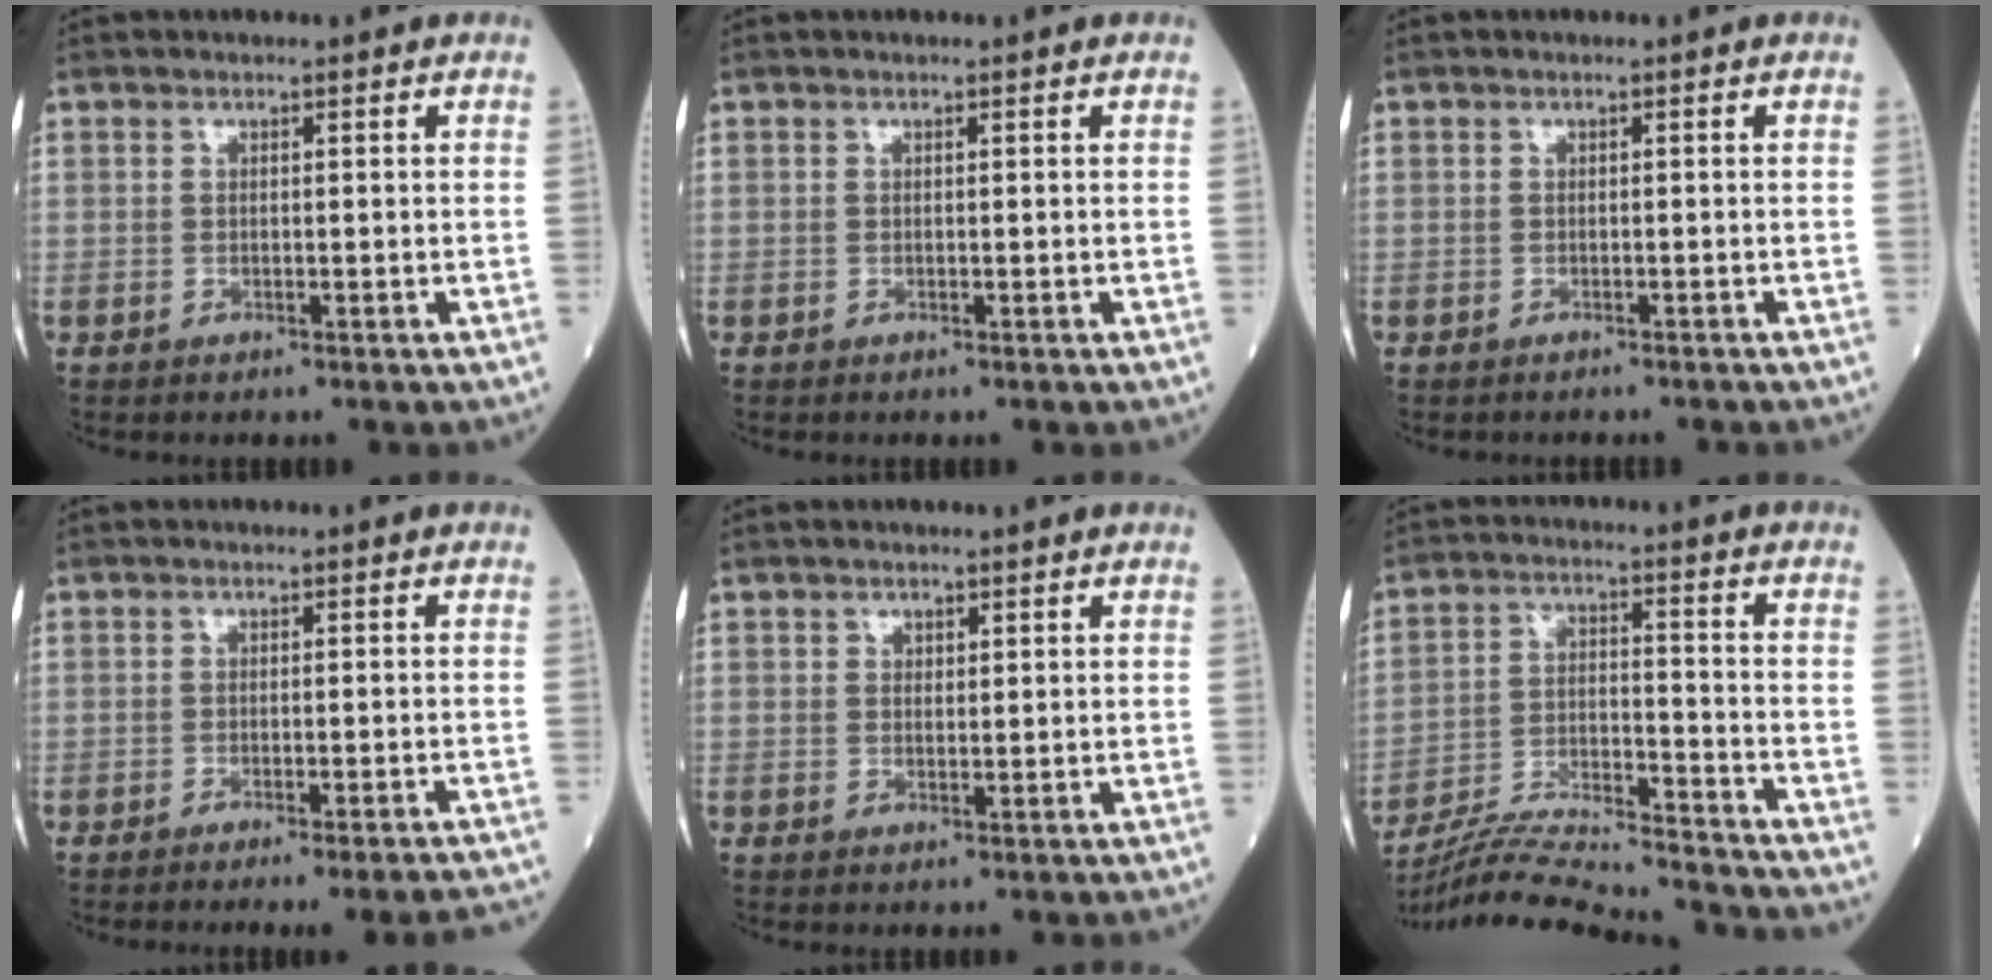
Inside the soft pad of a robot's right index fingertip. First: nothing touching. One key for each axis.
{"total": 0.0}
{"total": 1.3, "fx": -1.1, "fy": 0.6, "fz": -0.1, "tx": -0.007, "ty": 0.001, "tz": -0.019}
{"total": 9.0, "fx": -8.4, "fy": -0.6, "fz": 3.2, "tx": -0.017, "ty": -0.009, "tz": -0.099}
{"total": 1.1, "fx": 0.7, "fy": 0.8, "fz": 0.3, "tx": 0.001, "ty": -0.002, "tz": 0.009}
{"total": 18.9, "fx": -18.0, "fy": -0.1, "fz": 5.5, "tx": -0.119, "ty": -0.012, "tz": -0.288}